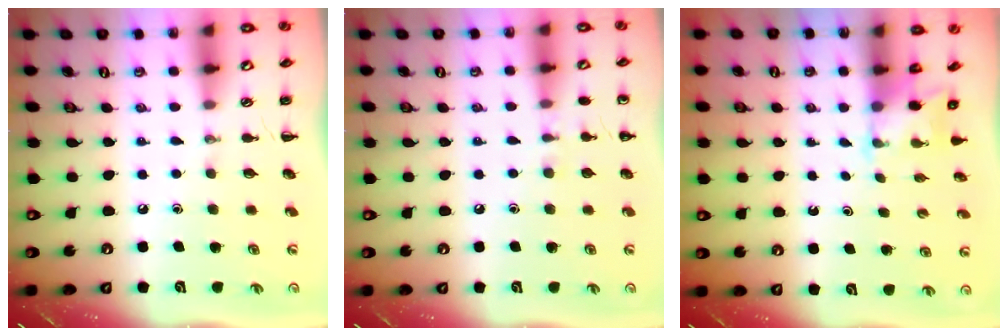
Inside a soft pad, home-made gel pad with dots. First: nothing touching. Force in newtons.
{"total": 4.5, "press": 4.3, "slide": 1.4}
{"total": 2.1, "press": 2.0, "slide": 0.6}